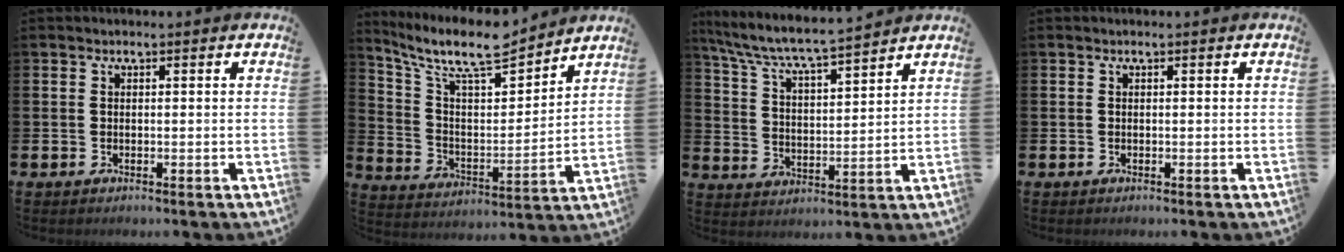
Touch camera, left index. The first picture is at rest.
{"total": 10.5, "force": [9.1, 2.4, 4.7], "torque": [-0.115, -0.059, 0.155]}
{"total": 7.1, "force": [6.7, 0.4, 2.3], "torque": [-0.075, -0.048, 0.114]}
{"total": 0.0}